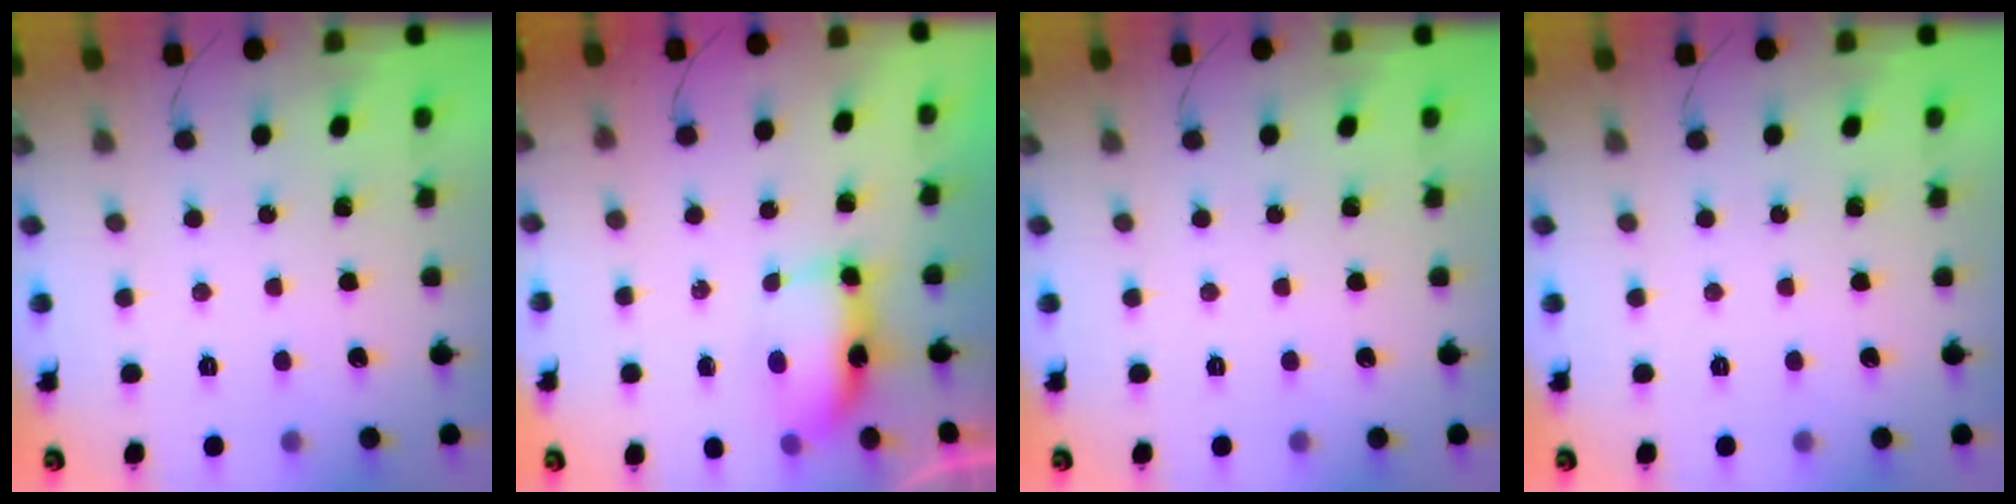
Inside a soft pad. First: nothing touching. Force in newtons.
{"total": 13.1, "press": 8.8, "slide": 9.7}
{"total": 0.0}
{"total": 0.0}